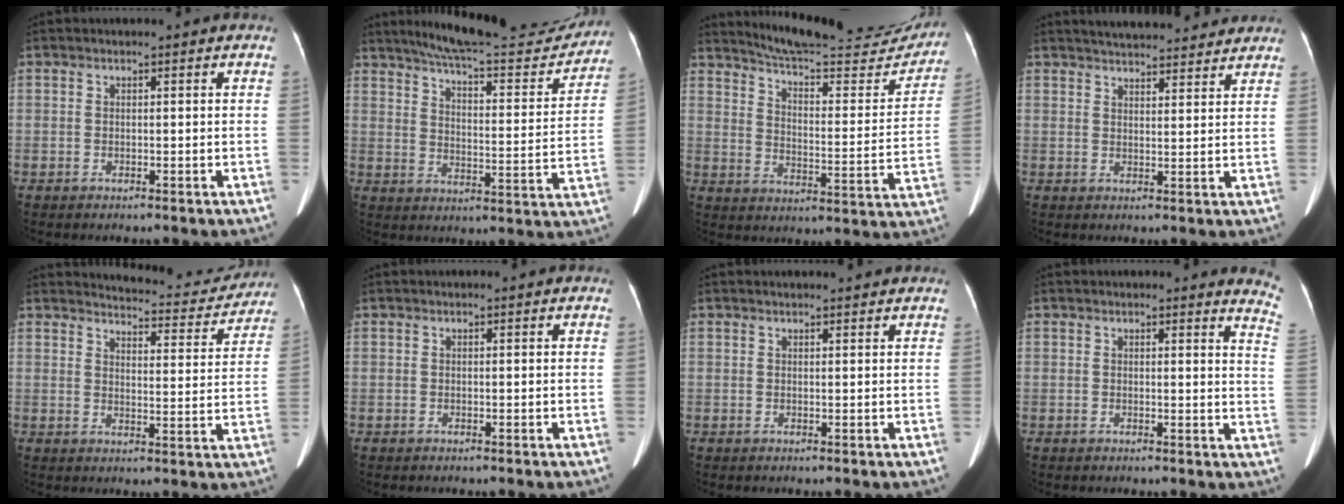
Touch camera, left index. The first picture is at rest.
{"total": 20.5, "force": [18.9, 2.5, 7.5], "torque": [-0.113, -0.029, 0.251]}
{"total": 23.2, "force": [21.7, 3.0, 7.7], "torque": [-0.106, -0.058, 0.279]}
{"total": 12.5, "force": [11.6, 2.3, 4.2], "torque": [-0.052, 0.022, 0.151]}
{"total": 11.1, "force": [10.9, 1.8, 1.4], "torque": [-0.010, -0.019, 0.125]}
{"total": 0.0}
{"total": 3.1, "force": [2.9, 0.3, 0.9], "torque": [-0.013, 0.014, 0.036]}
{"total": 5.6, "force": [5.4, 0.2, 1.7], "torque": [-0.011, -0.048, 0.022]}